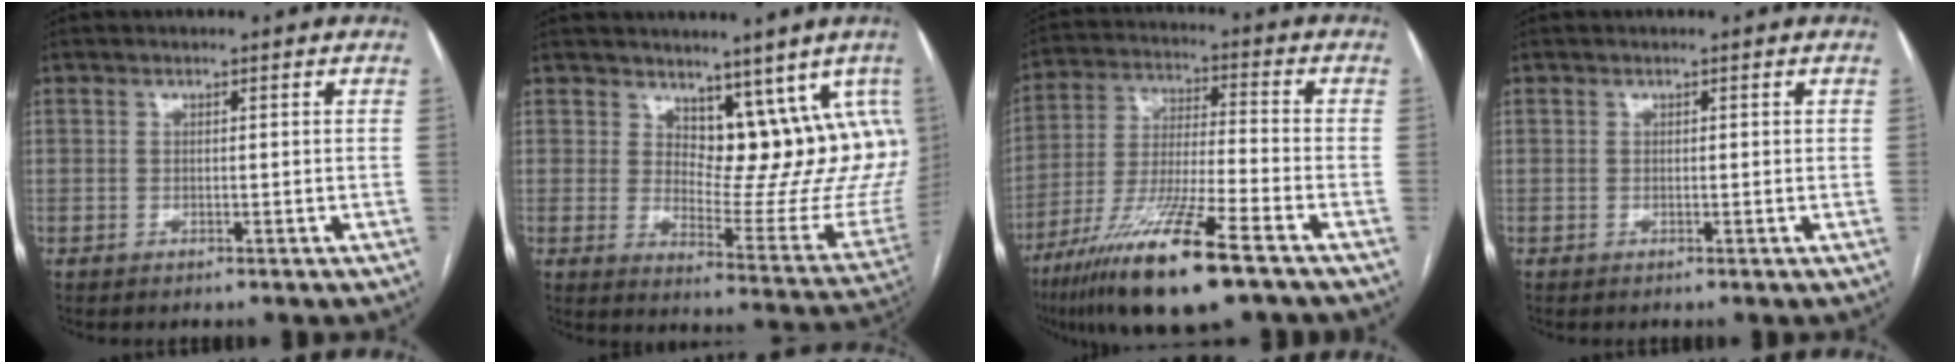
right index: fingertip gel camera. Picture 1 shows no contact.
{"total": 14.3, "force": [9.4, 7.4, 7.8], "torque": [-0.069, -0.015, 0.121]}
{"total": 16.8, "force": [-10.2, 1.2, 13.2], "torque": [-0.268, -0.043, -0.187]}
{"total": 0.0}